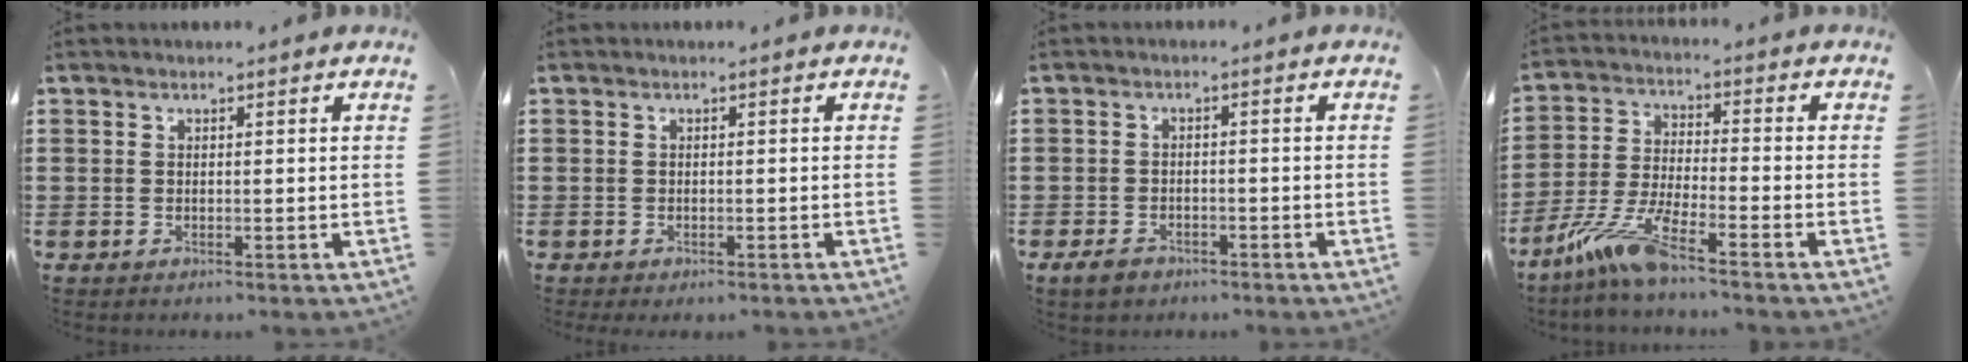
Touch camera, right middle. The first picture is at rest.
{"total": 0.0}
{"total": 2.0, "force": [-1.5, 1.1, 1.0], "torque": [-0.026, 0.001, -0.032]}
{"total": 9.0, "force": [-6.7, 0.4, 6.0], "torque": [-0.141, -0.020, -0.137]}